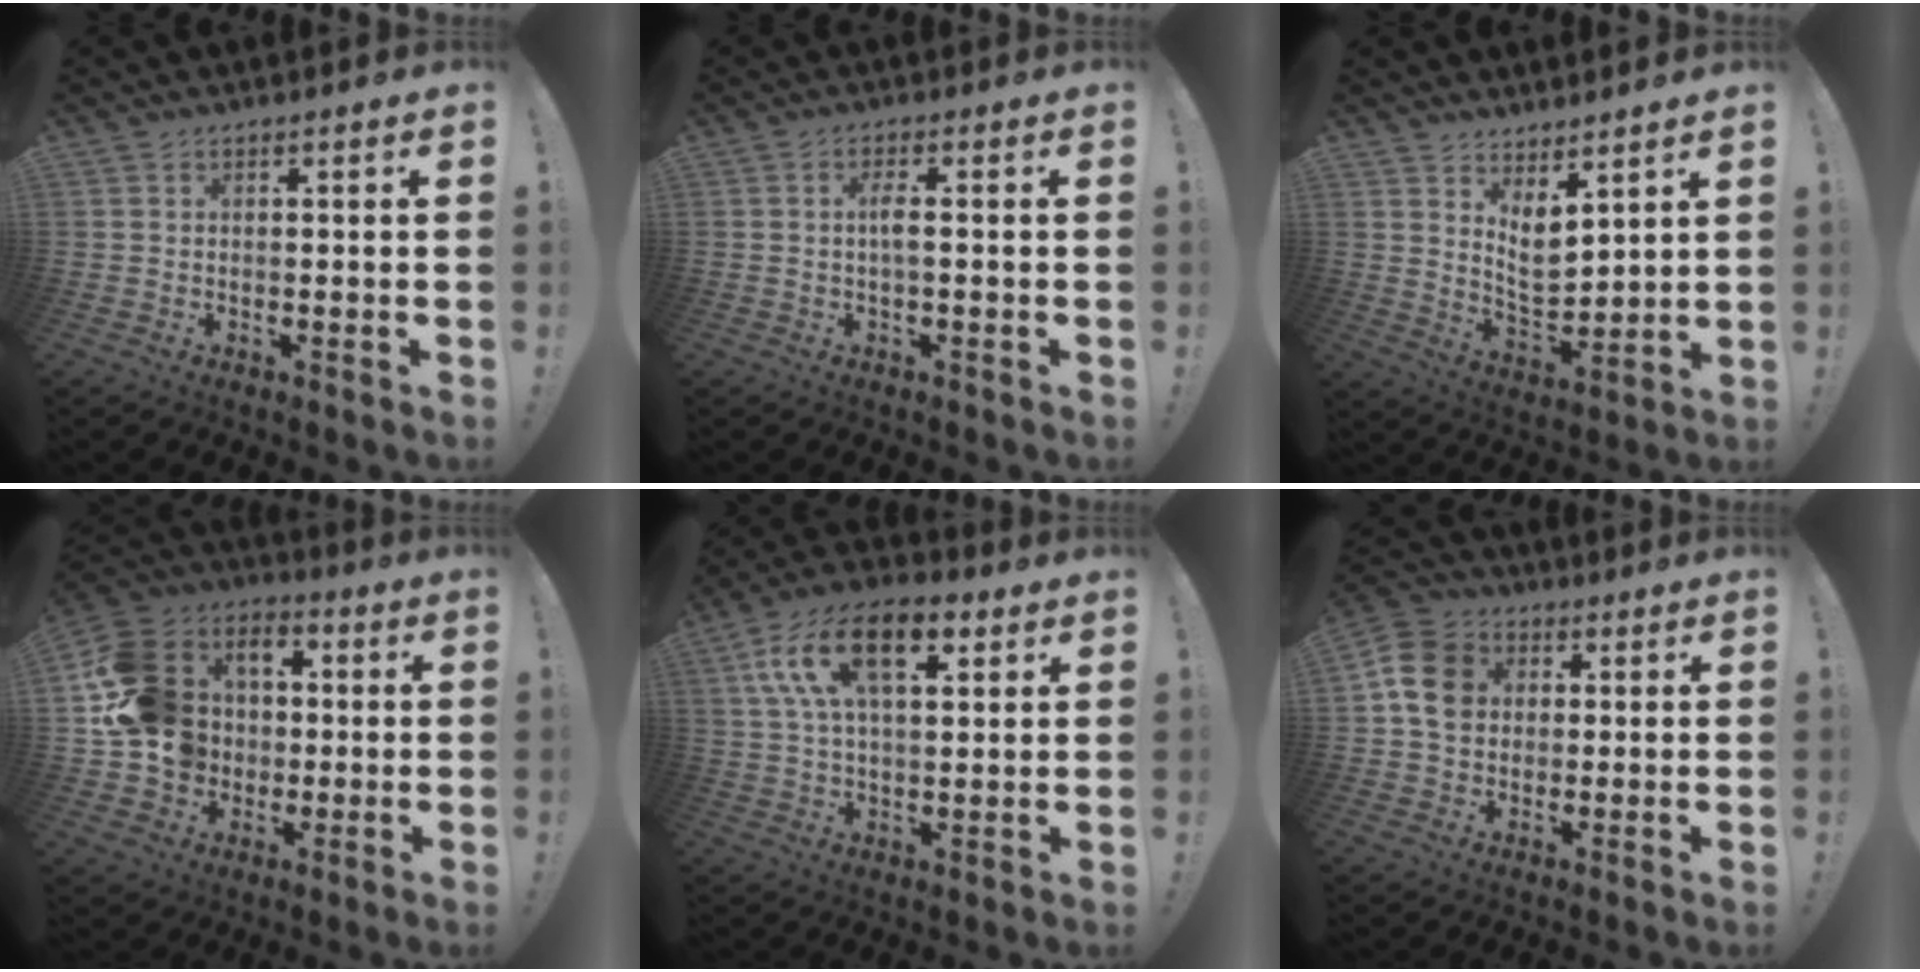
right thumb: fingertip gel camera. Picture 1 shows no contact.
{"total": 3.2, "force": [-0.3, 0.3, 3.2], "torque": [-0.068, 0.004, -0.009]}
{"total": 7.7, "force": [5.1, 3.6, 4.5], "torque": [-0.064, -0.045, 0.098]}
{"total": 18.0, "force": [0.5, 16.0, 8.3], "torque": [-0.155, 0.010, 0.034]}
{"total": 17.6, "force": [7.0, 8.8, 13.4], "torque": [-0.247, -0.007, 0.120]}
{"total": 11.5, "force": [1.7, 9.7, 6.1], "torque": [-0.097, 0.011, 0.035]}